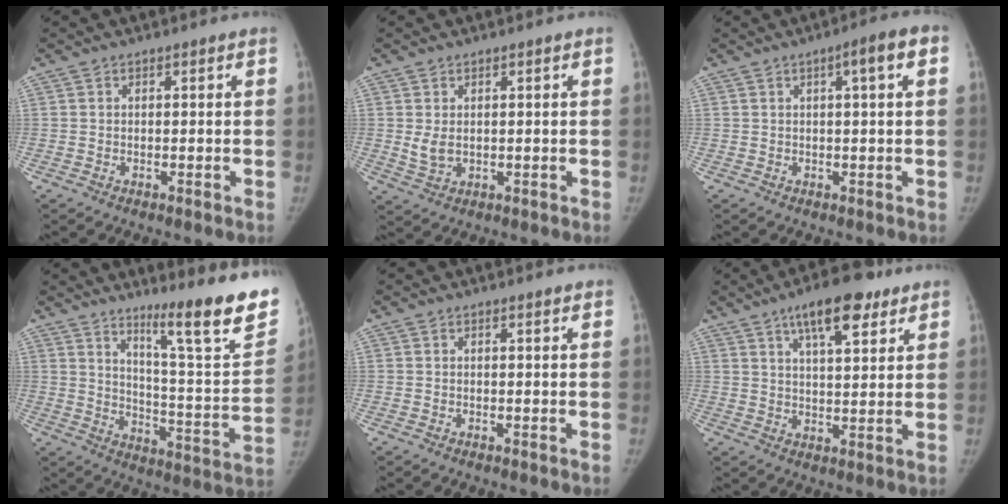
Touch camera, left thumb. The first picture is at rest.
{"total": 3.2, "force": [0.4, 2.2, 2.3], "torque": [-0.040, -0.008, 0.015]}
{"total": 4.9, "force": [1.5, 0.5, 4.7], "torque": [-0.068, 0.011, 0.018]}
{"total": 20.8, "force": [14.6, 2.2, 14.6], "torque": [-0.176, -0.113, 0.219]}
{"total": 0.8, "force": [0.7, 0.0, 0.4], "torque": [-0.006, -0.002, 0.011]}
{"total": 12.1, "force": [7.1, 4.5, 8.7], "torque": [-0.112, -0.025, 0.109]}